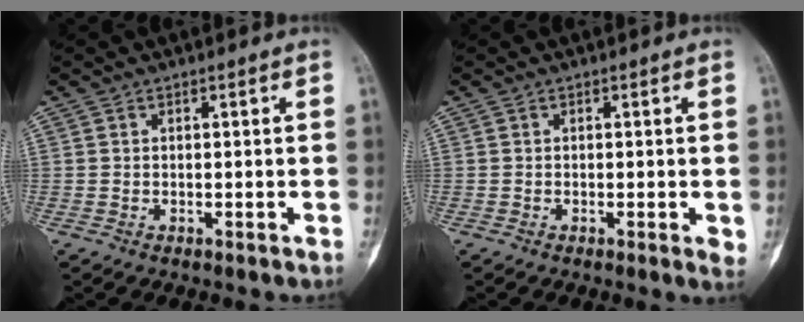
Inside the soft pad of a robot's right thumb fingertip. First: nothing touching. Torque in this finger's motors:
{"motor_torque": [-0.78, 0.06, -0.01, -0.08, 0.03]}